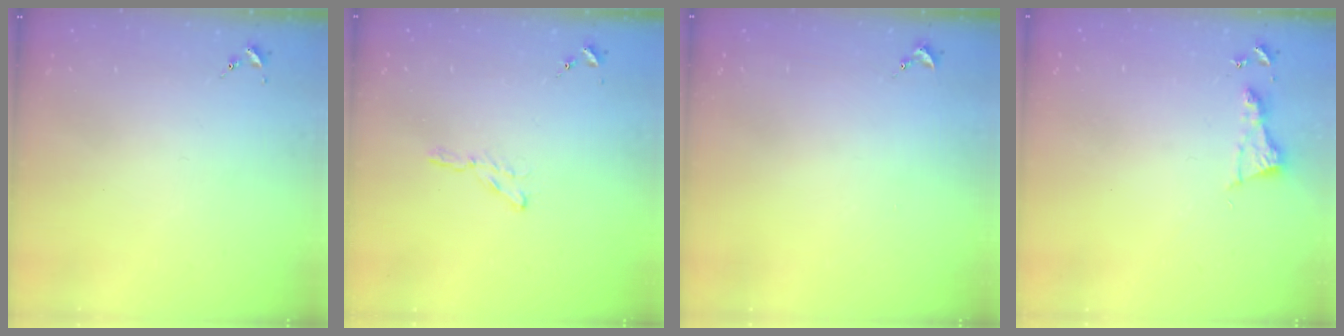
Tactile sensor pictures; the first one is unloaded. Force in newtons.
{"total": 2.4, "press": 2.4, "slide": 0.2}
{"total": 0.9, "press": 0.9, "slide": 0.1}
{"total": 6.4, "press": 6.3, "slide": 0.7}